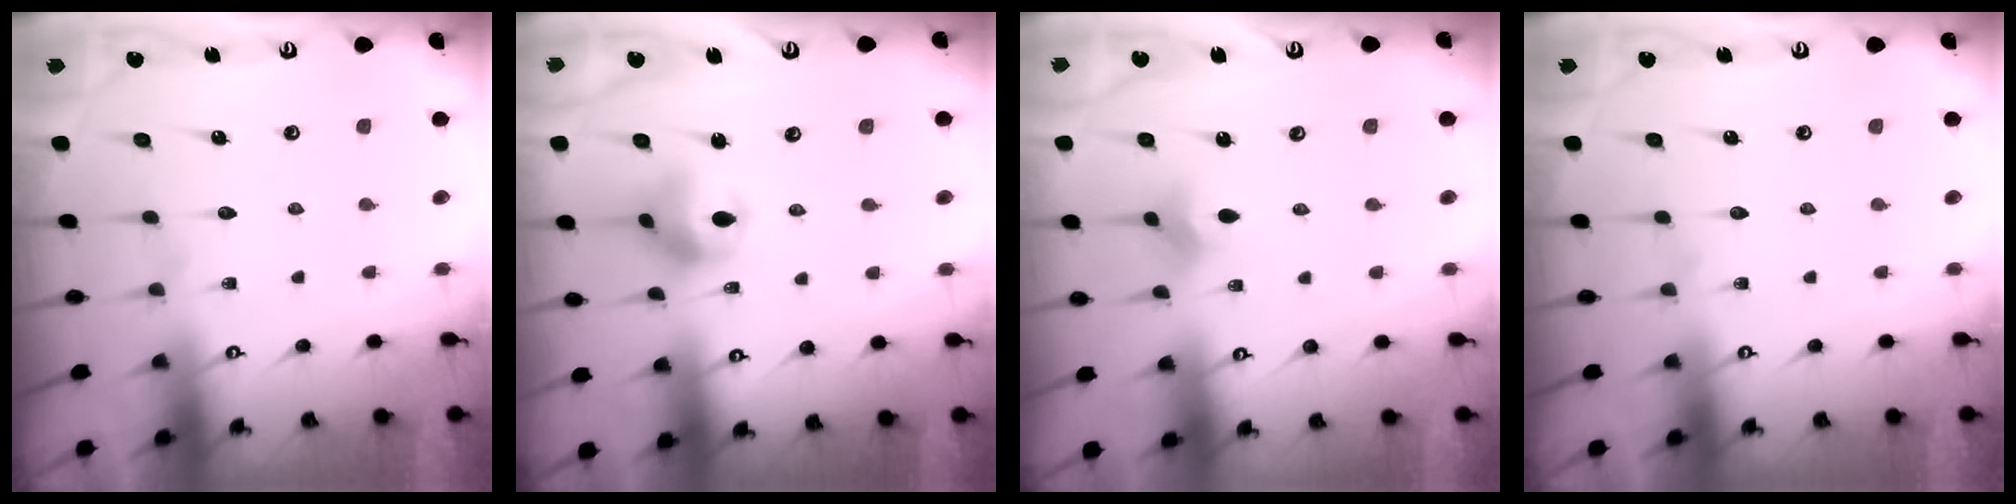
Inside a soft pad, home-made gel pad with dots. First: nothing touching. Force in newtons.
{"total": 8.7, "press": 8.6, "slide": 1.1}
{"total": 3.0, "press": 2.9, "slide": 0.5}
{"total": 0.0}